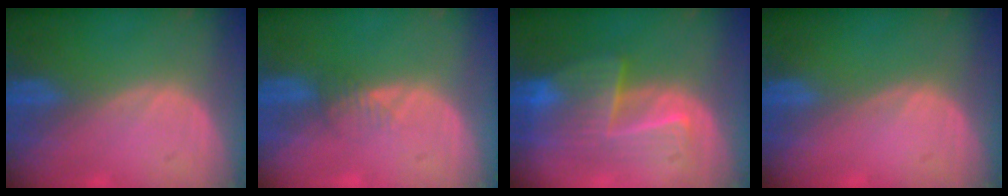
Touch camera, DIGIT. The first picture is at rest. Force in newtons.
{"total": 1.6, "press": 1.6, "slide": 0.2}
{"total": 7.1, "press": 7.1, "slide": 0.3}
{"total": 0.0}